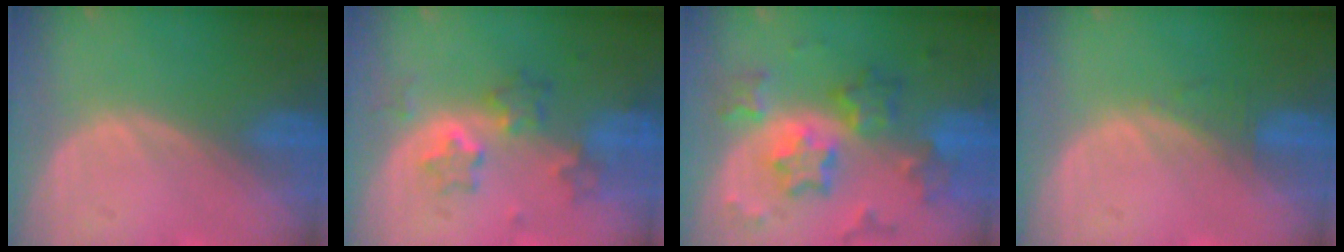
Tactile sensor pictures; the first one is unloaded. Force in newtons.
{"total": 6.1, "press": 5.8, "slide": 1.8}
{"total": 9.5, "press": 9.5, "slide": 0.8}
{"total": 1.2, "press": 1.2, "slide": 0.1}